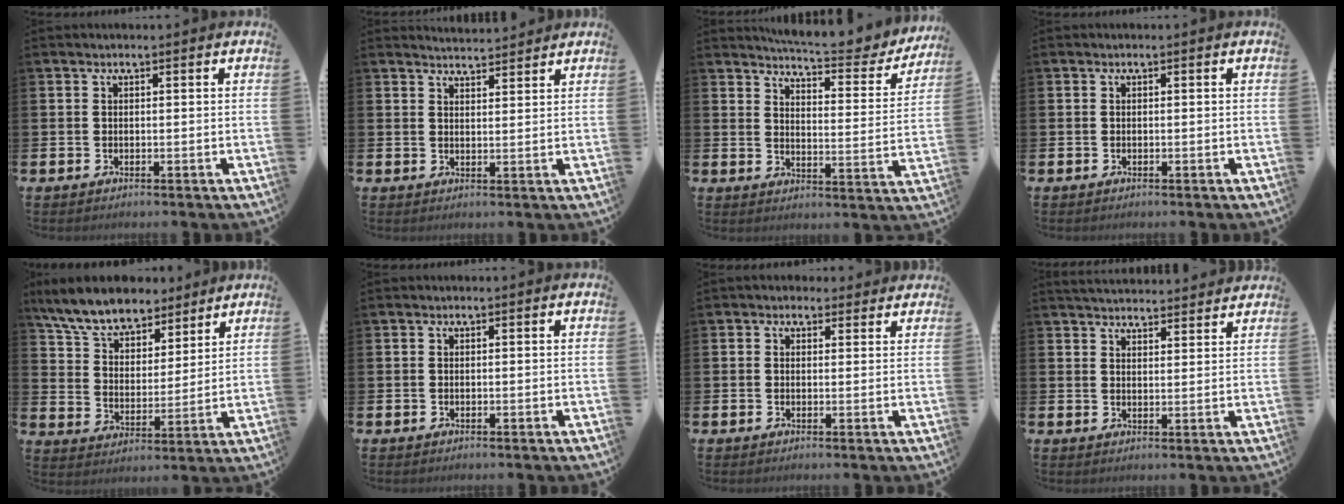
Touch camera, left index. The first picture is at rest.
{"total": 3.6, "force": [3.6, 0.1, -0.1], "torque": [0.000, -0.021, 0.065]}
{"total": 6.8, "force": [6.5, 0.6, 2.0], "torque": [-0.055, -0.049, 0.110]}
{"total": 0.0}
{"total": 8.3, "force": [7.6, 2.7, 1.9], "torque": [-0.083, -0.041, 0.140]}
{"total": 0.0}
{"total": 1.6, "force": [1.4, 0.8, 0.0], "torque": [0.005, 0.000, 0.024]}
{"total": 4.3, "force": [4.3, 0.2, 0.1], "torque": [-0.006, -0.027, 0.077]}